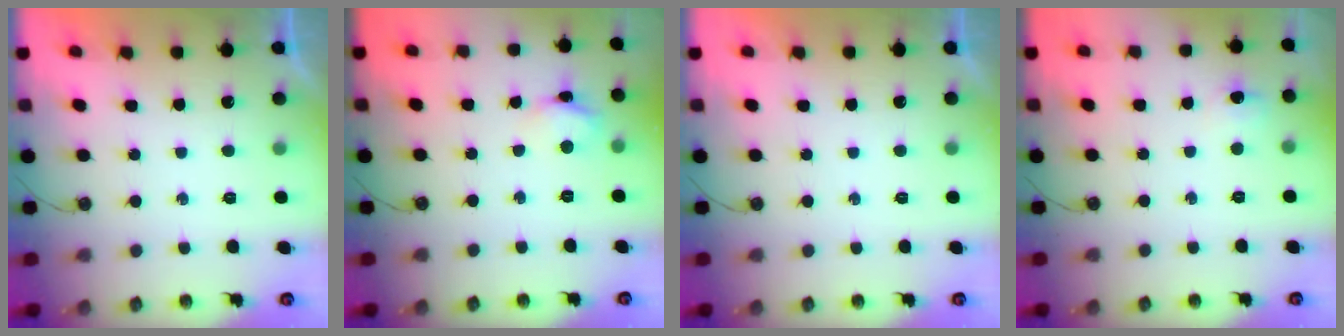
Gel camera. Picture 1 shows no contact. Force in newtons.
{"total": 5.6, "press": 5.6, "slide": 0.5}
{"total": 0.0}
{"total": 7.8, "press": 3.5, "slide": 7.0}